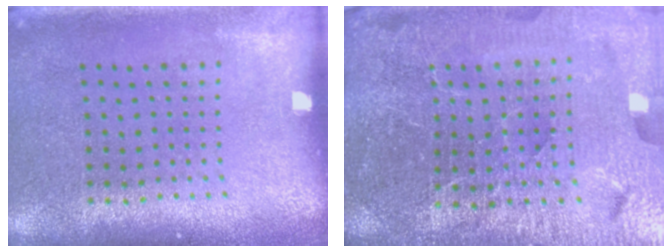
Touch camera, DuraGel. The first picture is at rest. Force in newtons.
{"total": 6.0, "press": 5.3, "slide": 2.7}